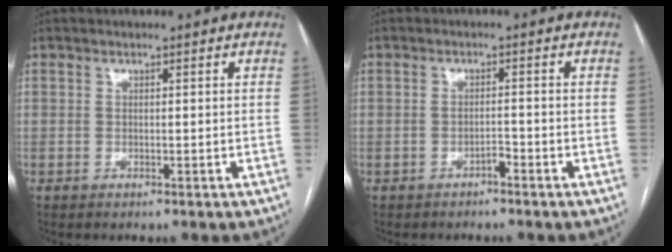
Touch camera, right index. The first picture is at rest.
{"total": 1.3, "force": [-1.1, 0.3, 0.7], "torque": [-0.010, 0.003, -0.016]}